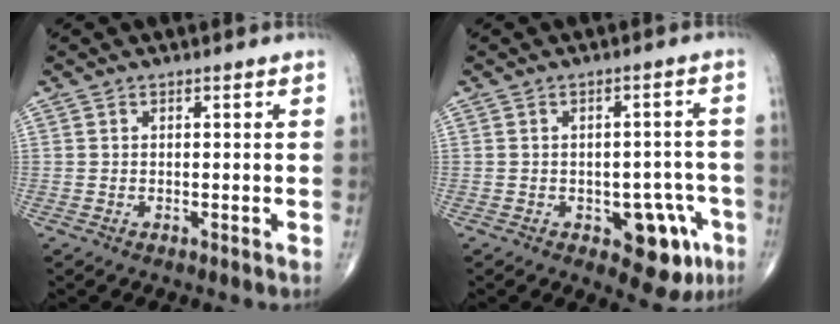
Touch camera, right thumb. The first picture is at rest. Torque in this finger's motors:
{"motor_torque": [0.79, 0.85, 0.40, -0.59, 0.02]}